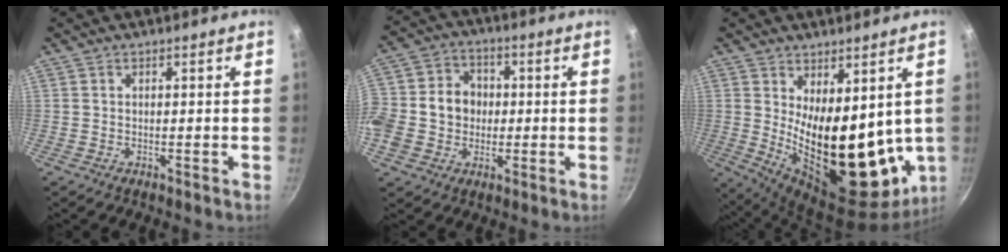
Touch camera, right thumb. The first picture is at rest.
{"total": 15.1, "force": [-0.8, 13.0, 7.7], "torque": [-0.140, 0.033, -0.026]}
{"total": 22.3, "force": [1.7, 10.9, 19.3], "torque": [-0.254, -0.060, 0.056]}